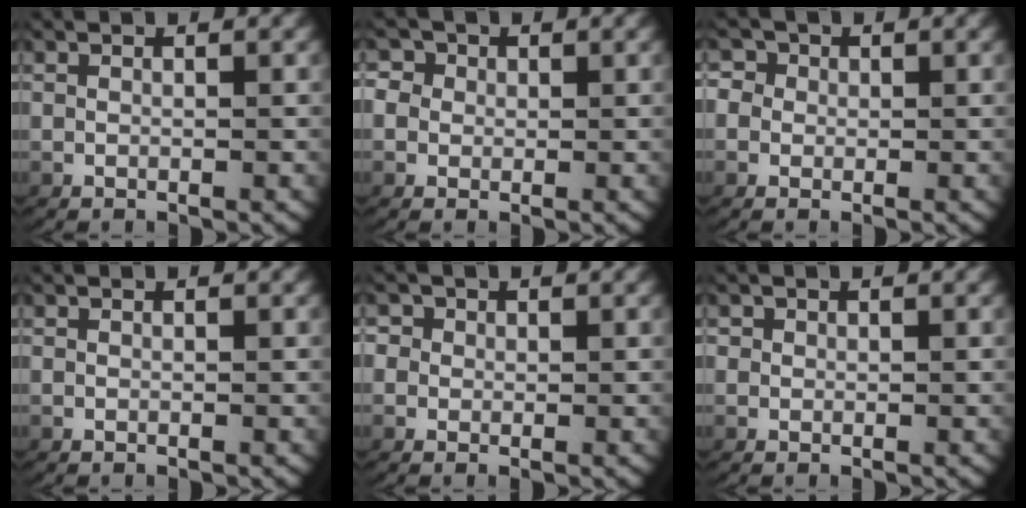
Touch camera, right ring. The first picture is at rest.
{"total": 3.9, "force": [0.8, 3.6, 1.4], "torque": [-0.038, 0.001, 0.005]}
{"total": 3.6, "force": [0.5, 3.4, 1.1], "torque": [-0.032, 0.003, -0.002]}
{"total": 0.0}
{"total": 2.6, "force": [0.5, 2.4, 0.8], "torque": [-0.024, 0.000, 0.002]}
{"total": 0.9, "force": [0.2, 0.8, 0.2], "torque": [-0.008, -0.007, 0.004]}